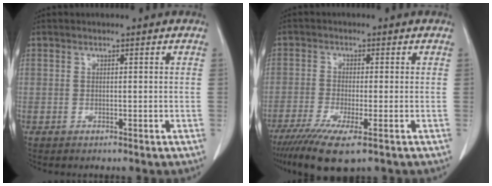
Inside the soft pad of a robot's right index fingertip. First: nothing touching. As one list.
[{"total": 8.0, "force": [-5.0, 0.9, 6.2], "torque": [-0.109, -0.022, -0.083]}]